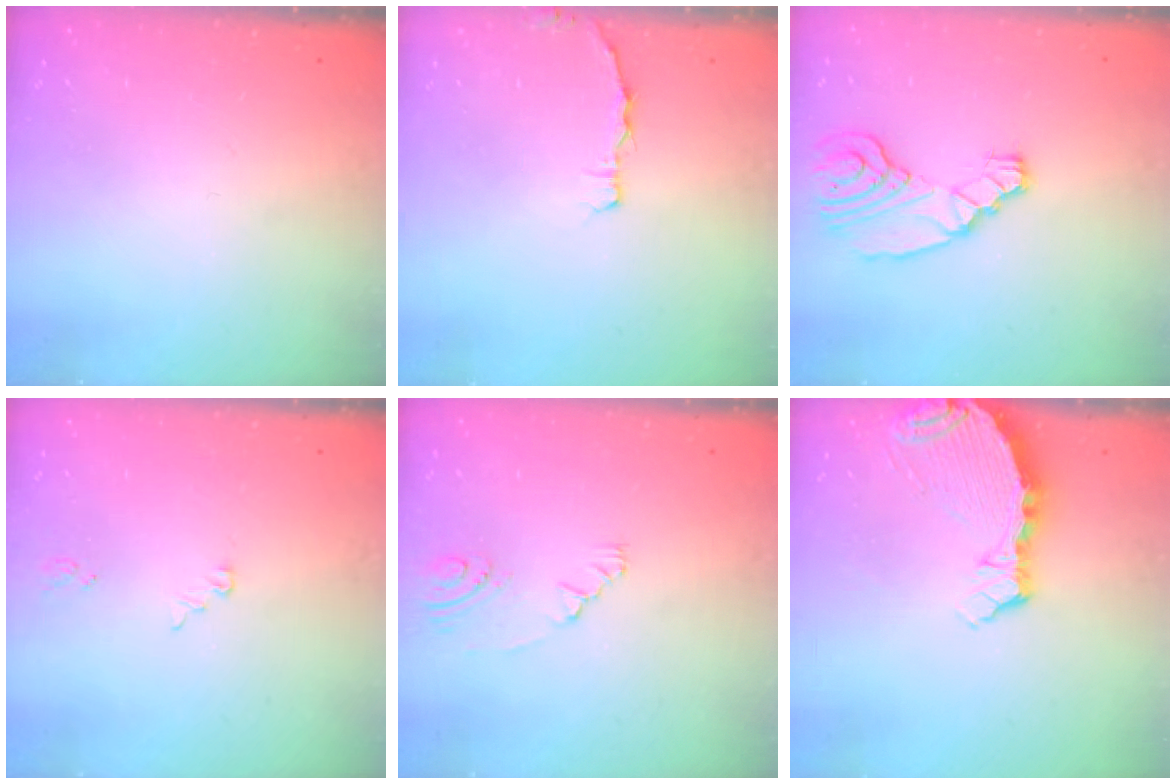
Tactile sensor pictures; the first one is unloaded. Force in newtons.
{"total": 2.0, "press": 2.0, "slide": 0.3}
{"total": 10.1, "press": 10.0, "slide": 1.2}
{"total": 2.5, "press": 2.5, "slide": 0.2}
{"total": 5.7, "press": 2.4, "slide": 5.2}
{"total": 7.3, "press": 7.0, "slide": 2.2}